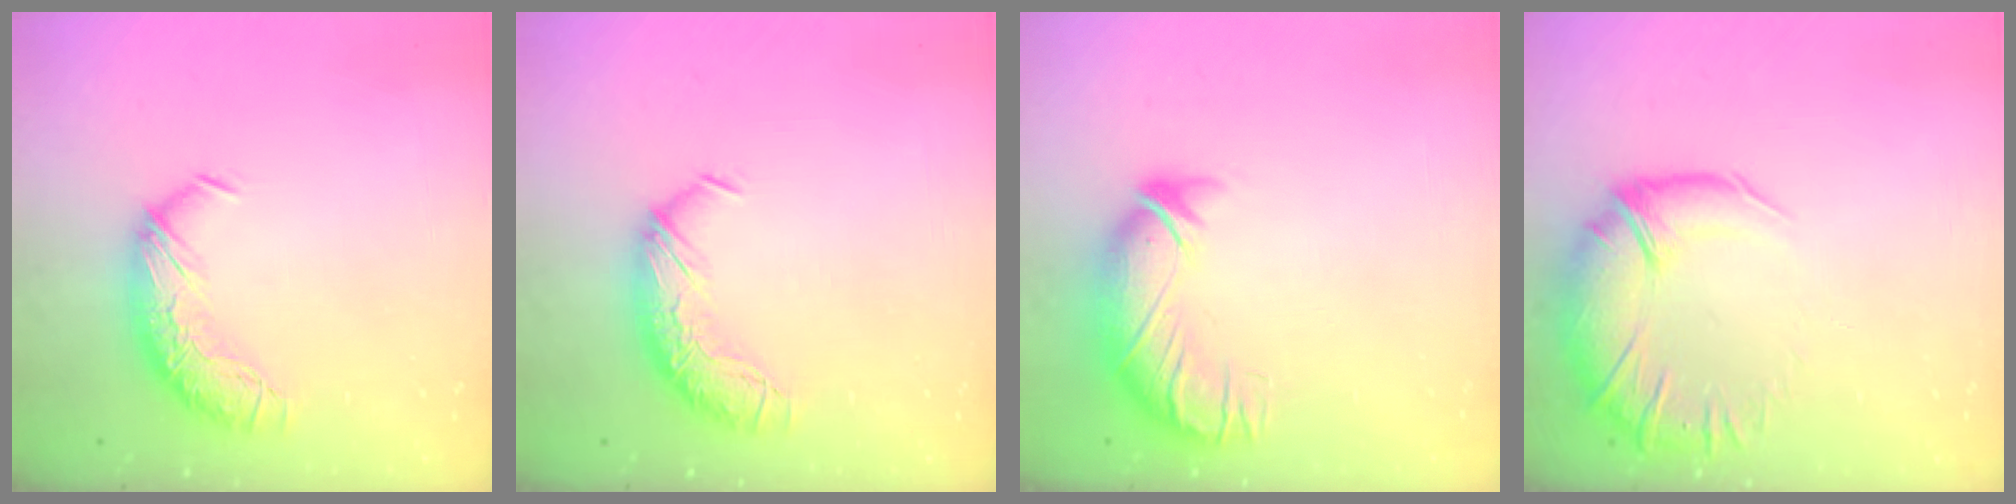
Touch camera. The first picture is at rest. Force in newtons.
{"total": 0.0}
{"total": 3.3, "press": 1.6, "slide": 2.8}
{"total": 2.8, "press": 0.5, "slide": 2.8}